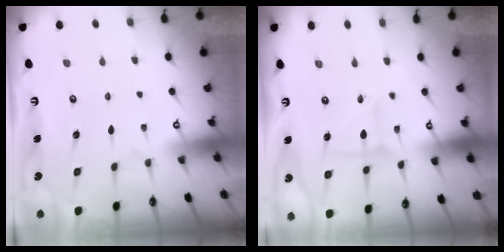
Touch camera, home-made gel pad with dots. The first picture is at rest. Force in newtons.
{"total": 2.8, "press": 2.7, "slide": 0.9}